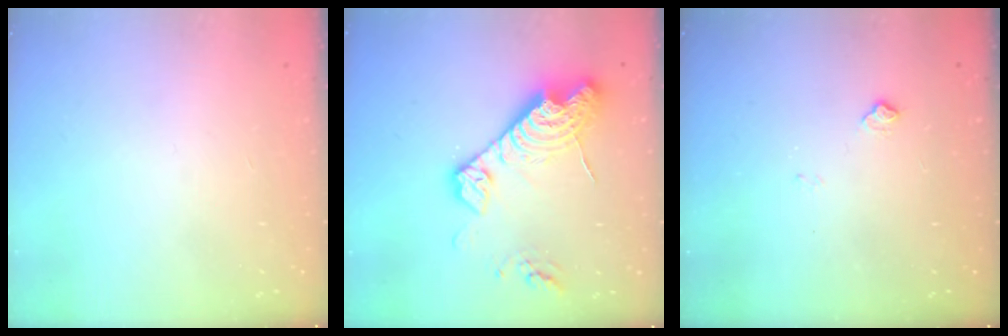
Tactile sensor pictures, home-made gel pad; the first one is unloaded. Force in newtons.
{"total": 18.3, "press": 18.2, "slide": 1.4}
{"total": 5.0, "press": 5.0, "slide": 0.7}